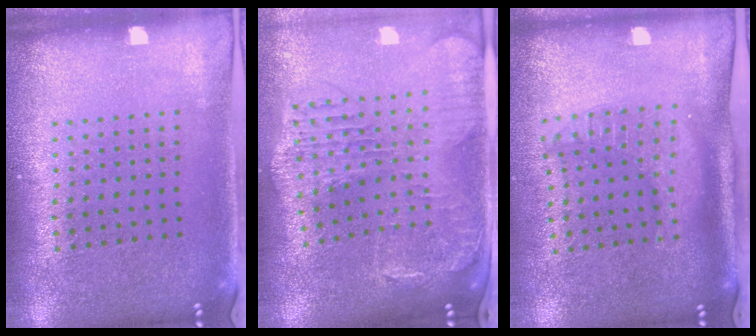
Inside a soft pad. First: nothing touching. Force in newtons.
{"total": 2.1, "press": 1.9, "slide": 0.9}
{"total": 1.9, "press": 1.6, "slide": 1.1}